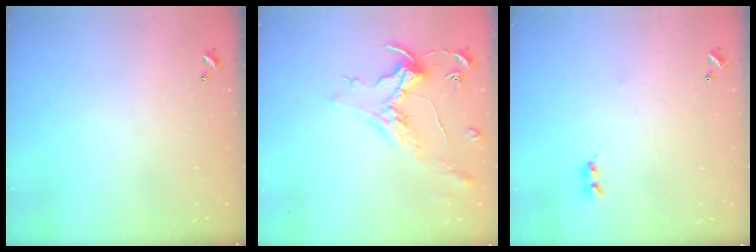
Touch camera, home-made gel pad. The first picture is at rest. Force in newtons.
{"total": 1.6, "press": 1.4, "slide": 0.7}
{"total": 2.2, "press": 2.1, "slide": 0.6}